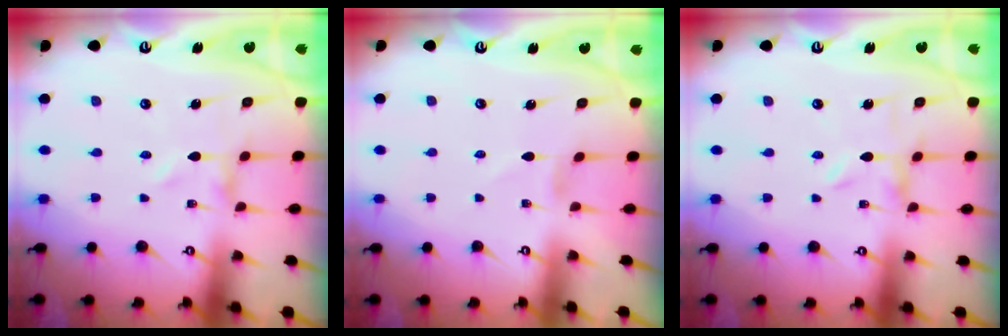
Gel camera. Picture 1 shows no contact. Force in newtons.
{"total": 0.0}
{"total": 0.0}